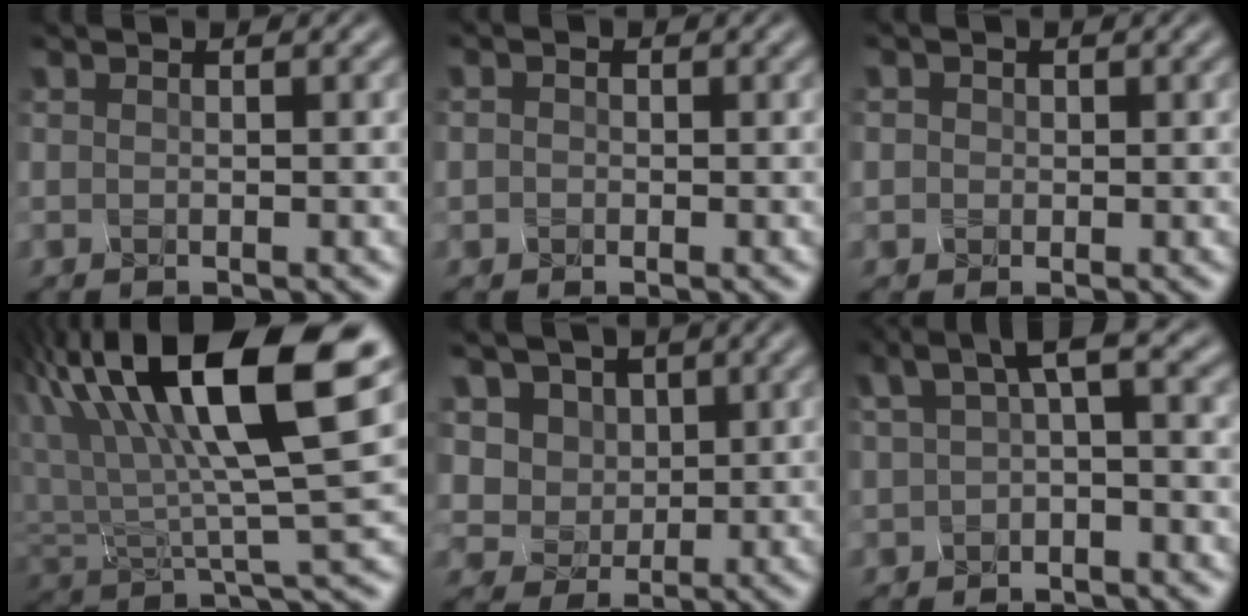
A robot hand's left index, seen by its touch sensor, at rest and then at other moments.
{"total": 1.0, "force": [-0.1, 0.0, -0.9], "torque": [0.003, -0.002, 0.012]}
{"total": 1.1, "force": [0.0, 0.3, -1.1], "torque": [0.009, -0.001, 0.012]}
{"total": 13.8, "force": [7.3, 4.0, 11.0], "torque": [-0.217, 0.013, 0.143]}
{"total": 4.9, "force": [3.0, 3.8, 0.9], "torque": [-0.042, -0.006, 0.056]}
{"total": 2.2, "force": [0.4, 0.1, 2.2], "torque": [-0.043, 0.014, 0.014]}